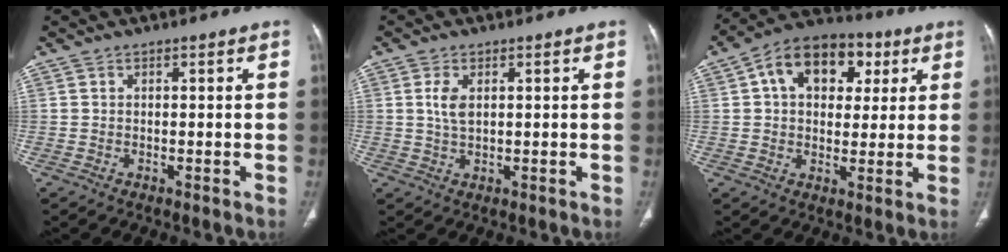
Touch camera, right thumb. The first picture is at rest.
{"total": 3.4, "force": [0.9, 1.8, 2.8], "torque": [-0.059, -0.002, 0.019]}
{"total": 15.1, "force": [4.8, 10.4, 9.8], "torque": [-0.113, 0.013, 0.067]}